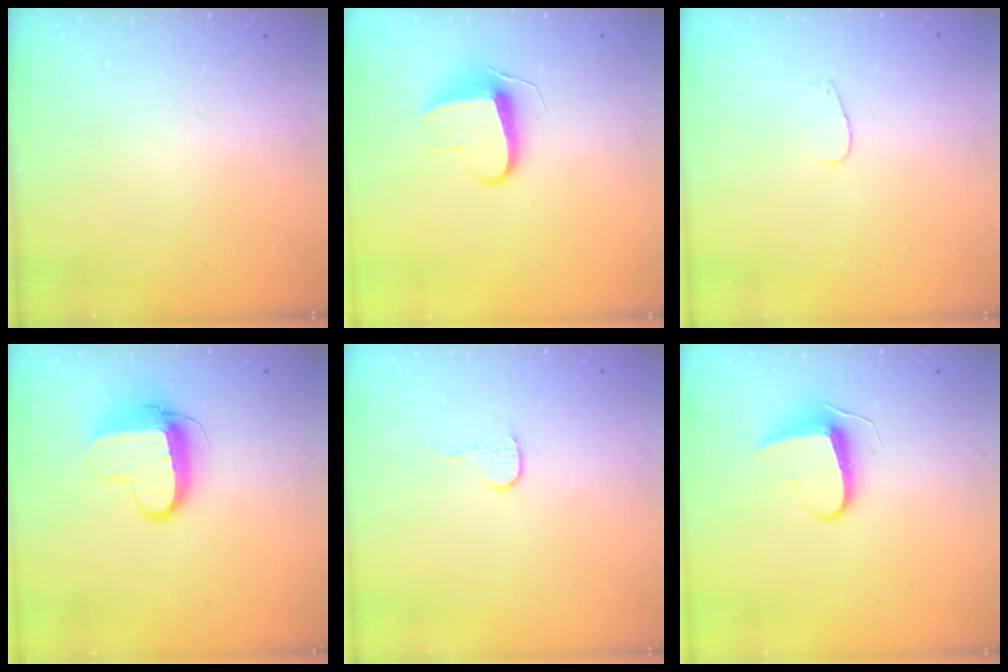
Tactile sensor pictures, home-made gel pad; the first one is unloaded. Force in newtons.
{"total": 9.9, "press": 9.9, "slide": 0.3}
{"total": 3.2, "press": 3.2, "slide": 0.3}
{"total": 10.3, "press": 10.2, "slide": 1.0}
{"total": 5.5, "press": 5.5, "slide": 0.4}
{"total": 8.7, "press": 8.6, "slide": 0.5}